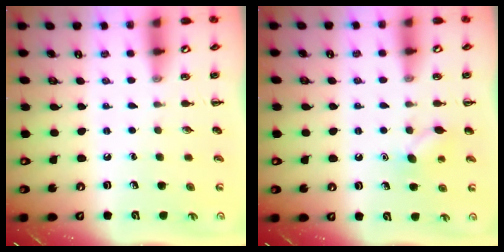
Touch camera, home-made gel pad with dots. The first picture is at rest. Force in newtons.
{"total": 7.4, "press": 7.3, "slide": 1.6}